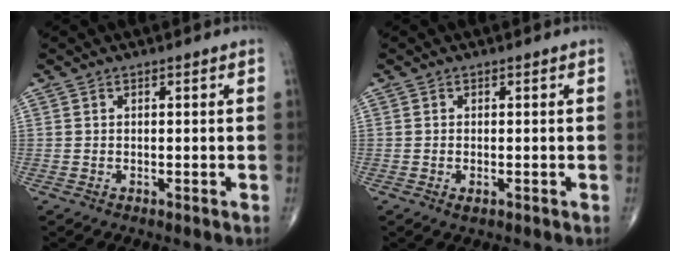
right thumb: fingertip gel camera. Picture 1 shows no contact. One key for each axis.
{"total": 1.1, "fx": -0.4, "fy": 0.5, "fz": 0.9, "tx": -0.016, "ty": -0.003, "tz": -0.006}